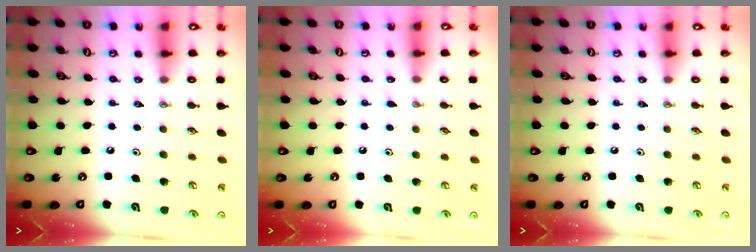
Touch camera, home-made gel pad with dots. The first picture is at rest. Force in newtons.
{"total": 3.7, "press": 3.7, "slide": 0.5}
{"total": 0.0}